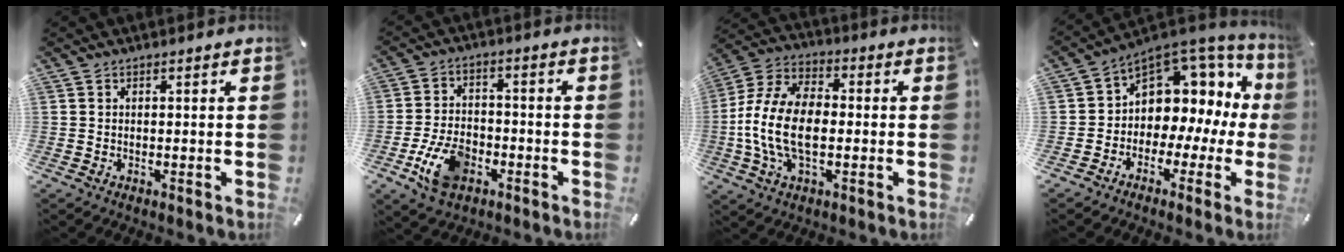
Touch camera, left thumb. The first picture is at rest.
{"total": 10.5, "force": [-4.6, 6.7, 6.6], "torque": [-0.136, 0.011, -0.083]}
{"total": 14.1, "force": [-2.7, 8.3, 11.2], "torque": [-0.248, 0.000, -0.050]}
{"total": 8.3, "force": [2.8, 7.1, 3.2], "torque": [-0.049, -0.047, 0.049]}